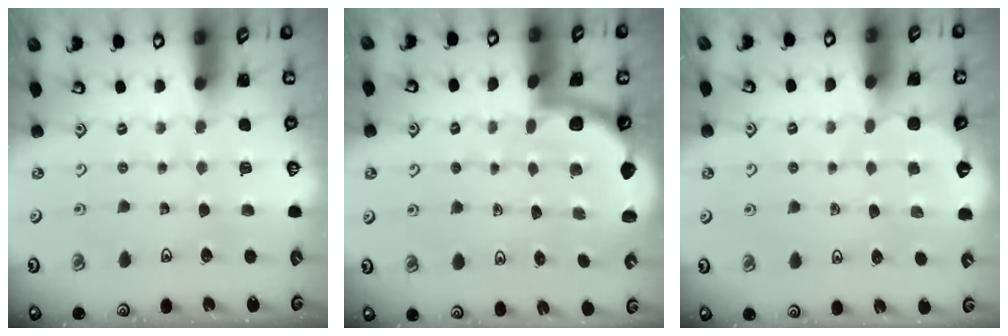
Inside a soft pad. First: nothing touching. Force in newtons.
{"total": 1.7, "press": 1.7, "slide": 0.0}
{"total": 1.6, "press": 1.5, "slide": 0.5}